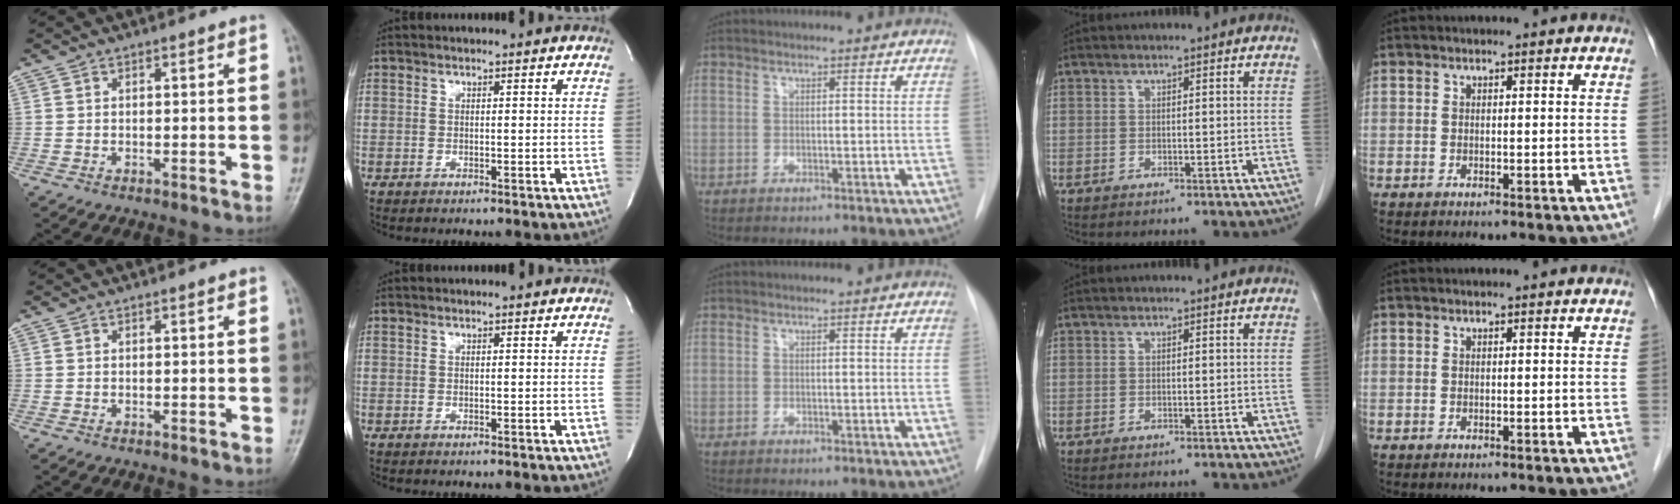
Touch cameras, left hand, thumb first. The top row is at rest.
{}